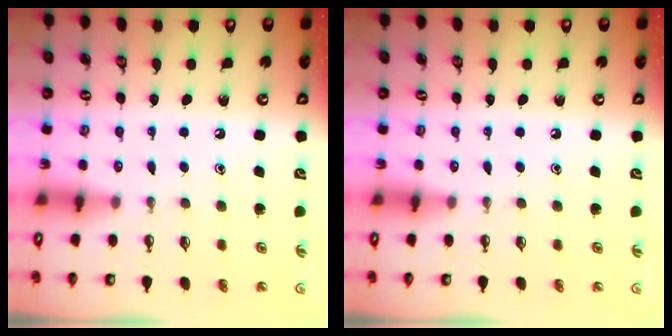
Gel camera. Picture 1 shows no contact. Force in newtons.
{"total": 0.0}